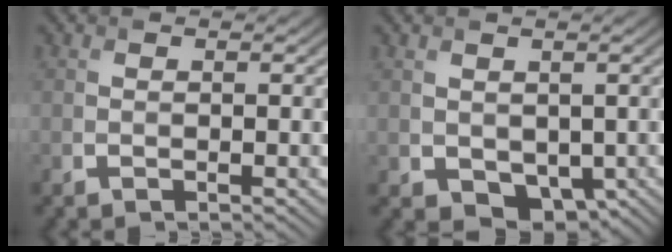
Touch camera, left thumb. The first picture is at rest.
{"total": 2.8, "force": [-0.1, 2.3, 1.6], "torque": [-0.035, -0.011, 0.000]}